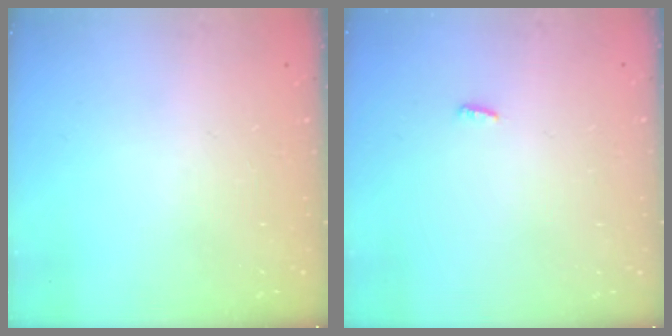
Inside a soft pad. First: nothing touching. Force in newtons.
{"total": 3.0, "press": 2.9, "slide": 0.8}